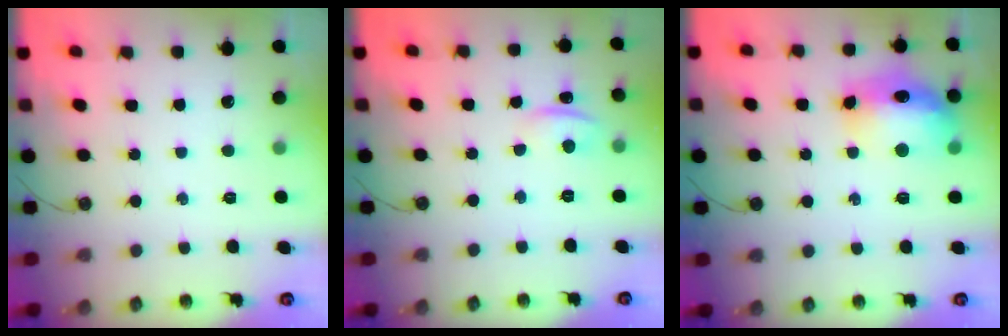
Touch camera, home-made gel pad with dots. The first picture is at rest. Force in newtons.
{"total": 1.6, "press": 1.2, "slide": 1.0}
{"total": 14.7, "press": 14.6, "slide": 1.4}